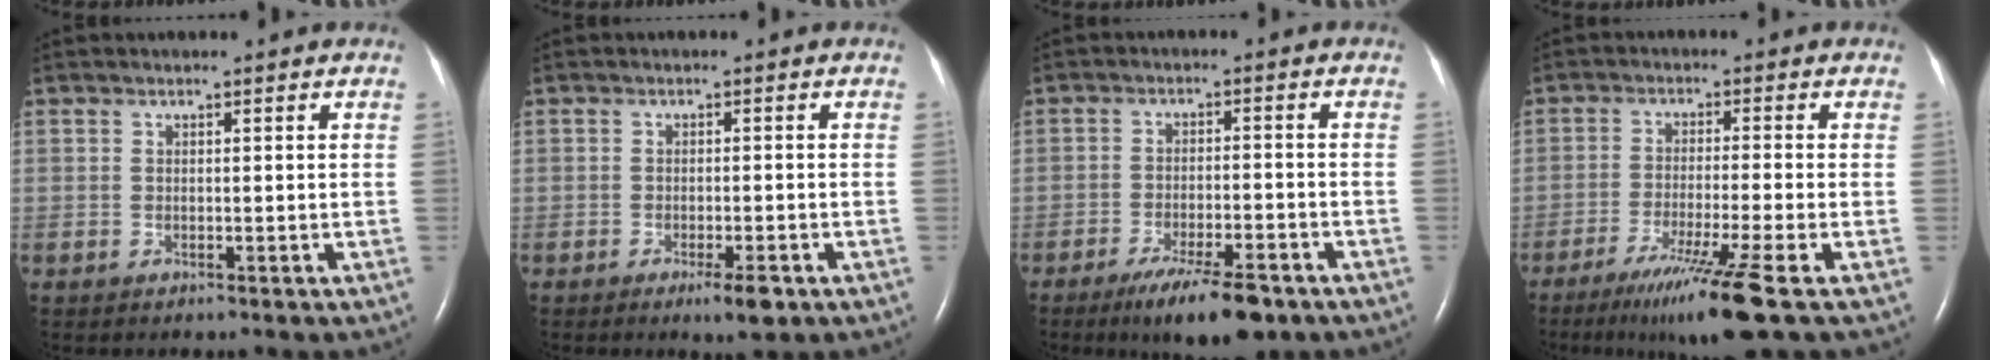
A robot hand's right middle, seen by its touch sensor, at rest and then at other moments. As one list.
[{"total": 3.1, "force": [-1.7, 0.5, 2.5], "torque": [-0.038, -0.004, -0.024]}, {"total": 9.2, "force": [-6.4, 1.7, 6.4], "torque": [-0.106, -0.016, -0.101]}, {"total": 10.0, "force": [-6.4, -2.2, 7.4], "torque": [-0.127, -0.037, -0.110]}]